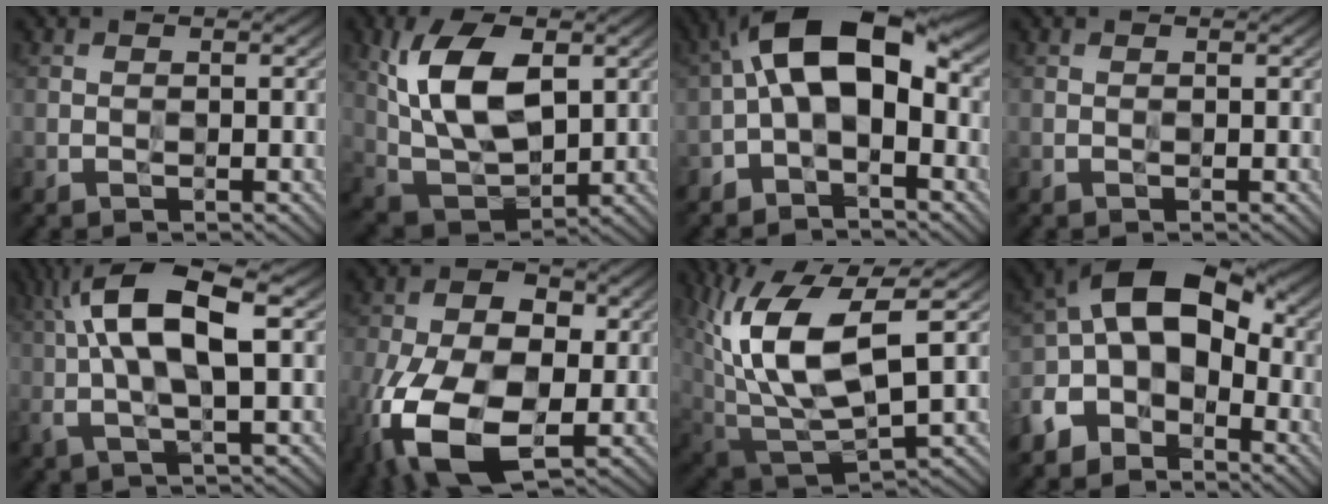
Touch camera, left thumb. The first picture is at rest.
{"total": 12.1, "force": [3.4, 6.7, 9.5], "torque": [-0.198, 0.005, 0.065]}
{"total": 11.7, "force": [-0.4, 6.2, 9.9], "torque": [-0.170, 0.034, -0.022]}
{"total": 0.0}
{"total": 12.3, "force": [2.8, 4.3, 11.2], "torque": [-0.238, 0.012, 0.051]}
{"total": 16.4, "force": [-5.1, 9.5, 12.4], "torque": [-0.277, -0.028, -0.098]}
{"total": 15.1, "force": [3.8, 7.3, 12.6], "torque": [-0.276, -0.004, 0.080]}
{"total": 12.4, "force": [-3.8, 8.2, 8.4], "torque": [-0.164, 0.012, -0.096]}